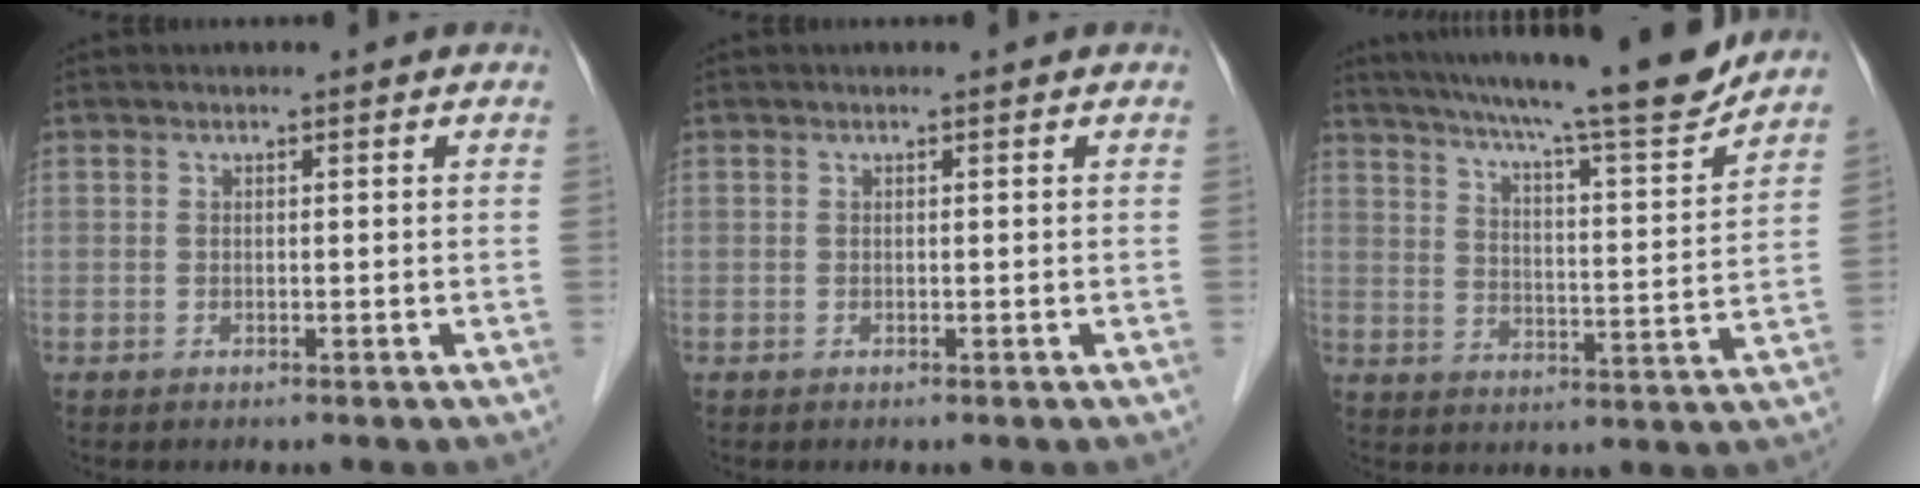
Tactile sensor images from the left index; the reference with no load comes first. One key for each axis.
{"total": 0.0}
{"total": 19.2, "fx": 16.8, "fy": 0.0, "fz": 9.3, "tx": -0.150, "ty": -0.018, "tz": 0.240}